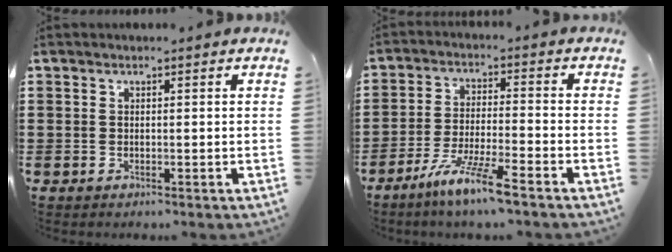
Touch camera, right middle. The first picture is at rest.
{"total": 7.8, "force": [-6.0, -0.1, 5.0], "torque": [-0.104, -0.014, -0.115]}